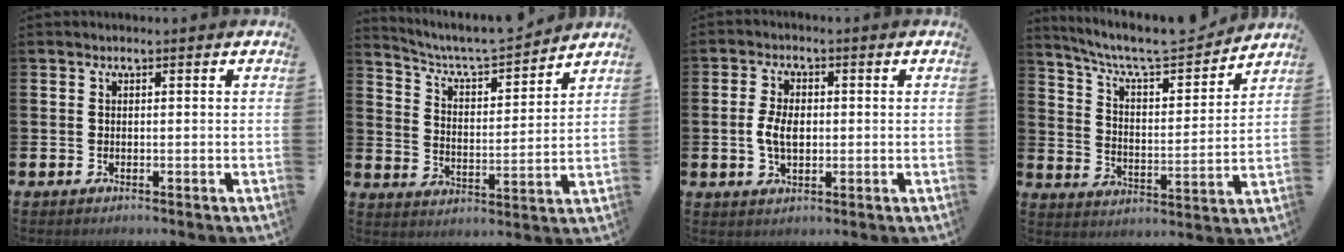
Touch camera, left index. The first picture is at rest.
{"total": 6.9, "force": [6.5, 1.2, 1.9], "torque": [-0.068, -0.048, 0.110]}
{"total": 4.3, "force": [-0.1, 2.6, 3.4], "torque": [-0.062, 0.001, -0.009]}
{"total": 8.8, "force": [8.0, 1.8, 3.2], "torque": [-0.088, -0.059, 0.136]}